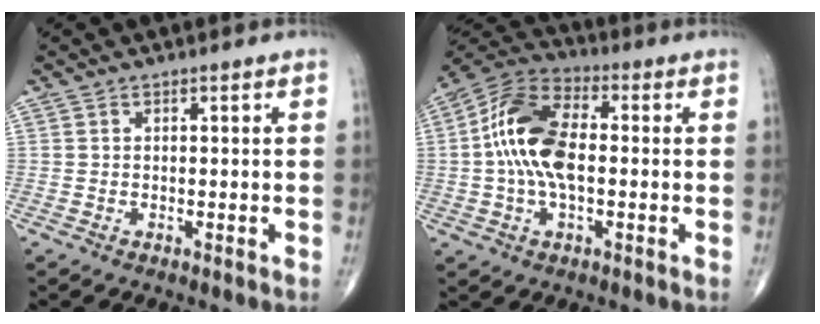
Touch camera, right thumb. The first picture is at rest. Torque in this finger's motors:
{"motor_torque": [2.52, 2.49, 1.55, 0.02, 0.20]}